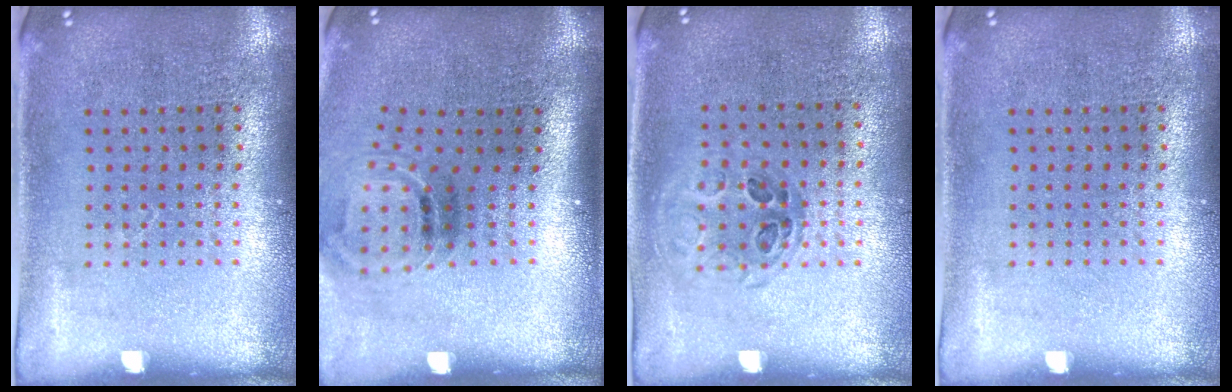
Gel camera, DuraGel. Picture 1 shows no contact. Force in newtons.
{"total": 1.5, "press": 1.0, "slide": 1.1}
{"total": 1.0, "press": 0.8, "slide": 0.6}
{"total": 0.0}